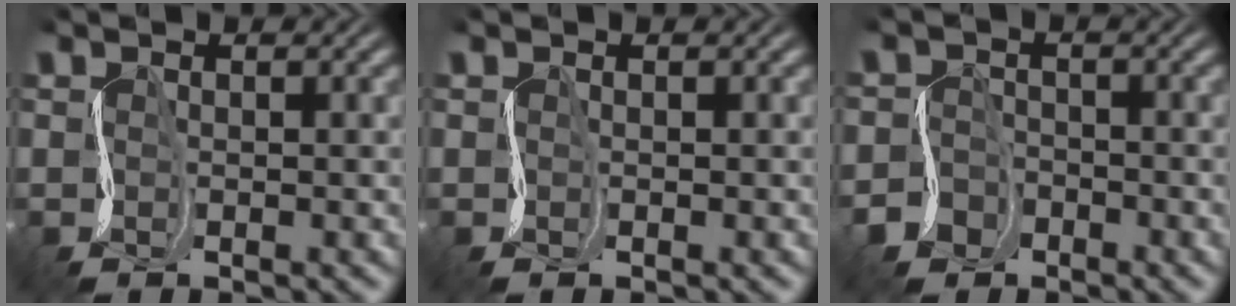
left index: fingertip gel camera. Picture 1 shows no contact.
{"total": 0.0}
{"total": 2.6, "force": [-1.6, 2.1, 0.0], "torque": [0.014, 0.002, -0.036]}